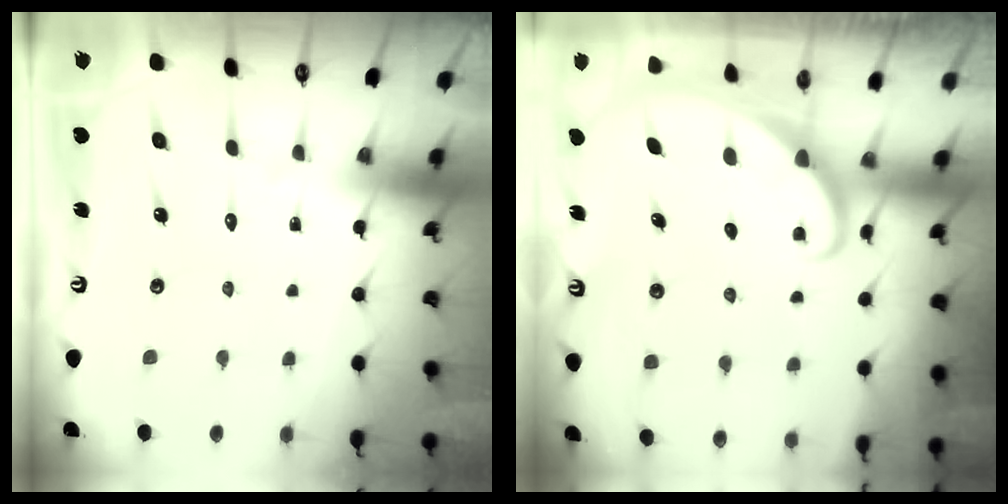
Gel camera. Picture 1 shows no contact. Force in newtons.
{"total": 1.6, "press": 1.6, "slide": 0.1}